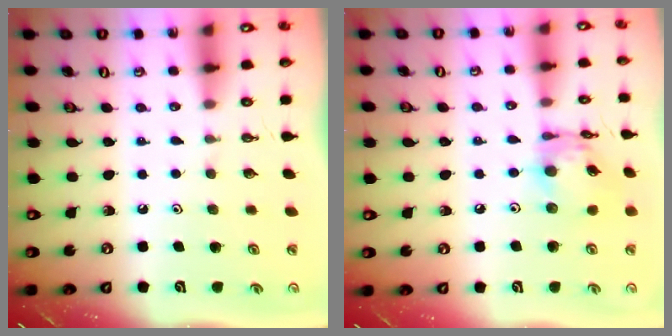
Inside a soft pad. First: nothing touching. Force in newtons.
{"total": 13.3, "press": 13.3, "slide": 1.2}